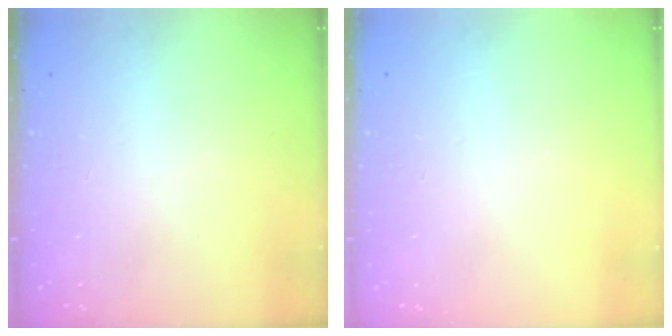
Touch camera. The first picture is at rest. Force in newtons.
{"total": 0.0}